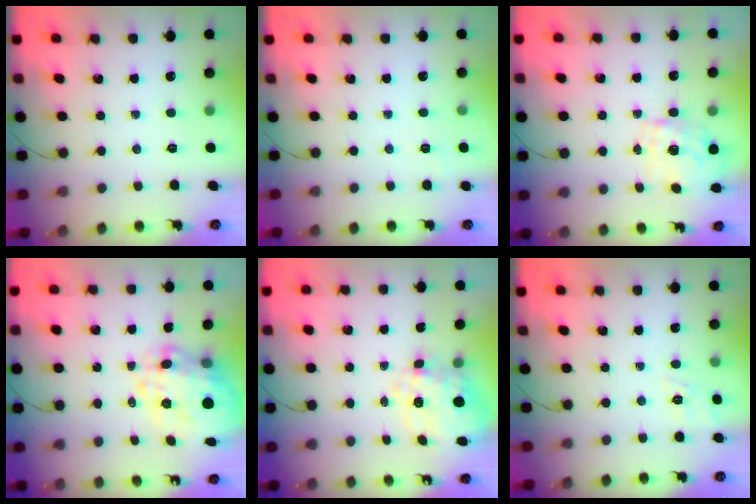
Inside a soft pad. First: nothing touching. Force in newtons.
{"total": 1.3, "press": 0.2, "slide": 1.3}
{"total": 1.6, "press": 1.4, "slide": 0.8}
{"total": 14.2, "press": 13.8, "slide": 3.4}
{"total": 11.0, "press": 10.8, "slide": 2.0}
{"total": 2.8, "press": 2.2, "slide": 1.7}